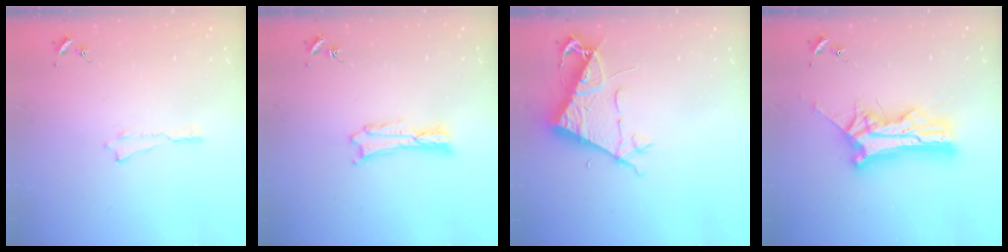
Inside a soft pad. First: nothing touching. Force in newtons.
{"total": 0.5, "press": 0.5, "slide": 0.2}
{"total": 7.7, "press": 7.6, "slide": 1.2}
{"total": 12.6, "press": 12.6, "slide": 1.2}